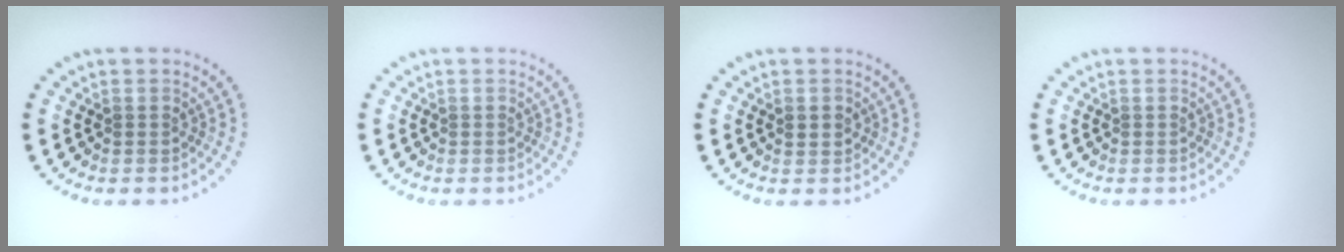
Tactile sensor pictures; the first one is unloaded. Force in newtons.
{"total": 0.0}
{"total": 1.5, "press": 1.5, "slide": 0.1}
{"total": 0.0}